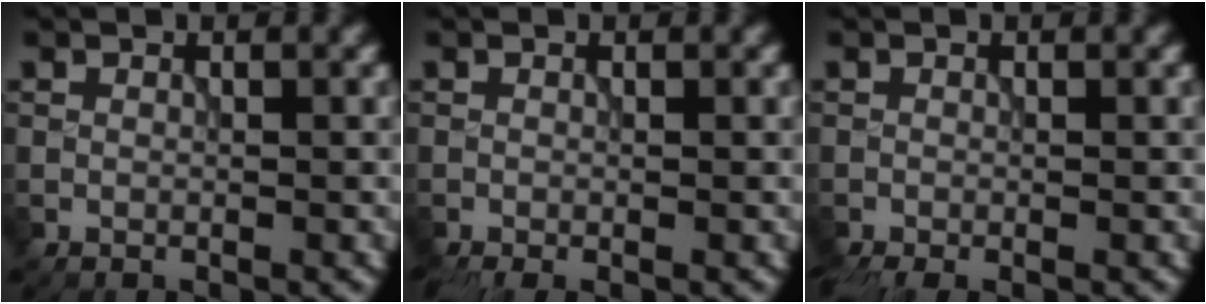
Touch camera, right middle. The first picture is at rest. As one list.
[{"total": 1.3, "force": [-1.0, 0.3, 0.9], "torque": [-0.017, -0.009, -0.020]}, {"total": 2.0, "force": [-1.6, 0.5, 1.1], "torque": [-0.020, -0.011, -0.030]}]